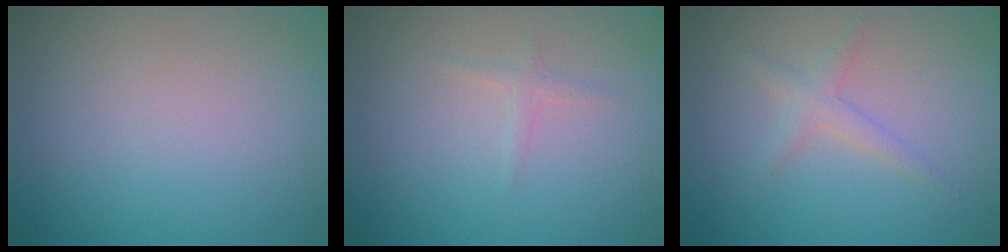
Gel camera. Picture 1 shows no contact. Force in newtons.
{"total": 0.8, "press": 0.8, "slide": 0.0}
{"total": 1.6, "press": 1.6, "slide": 0.1}